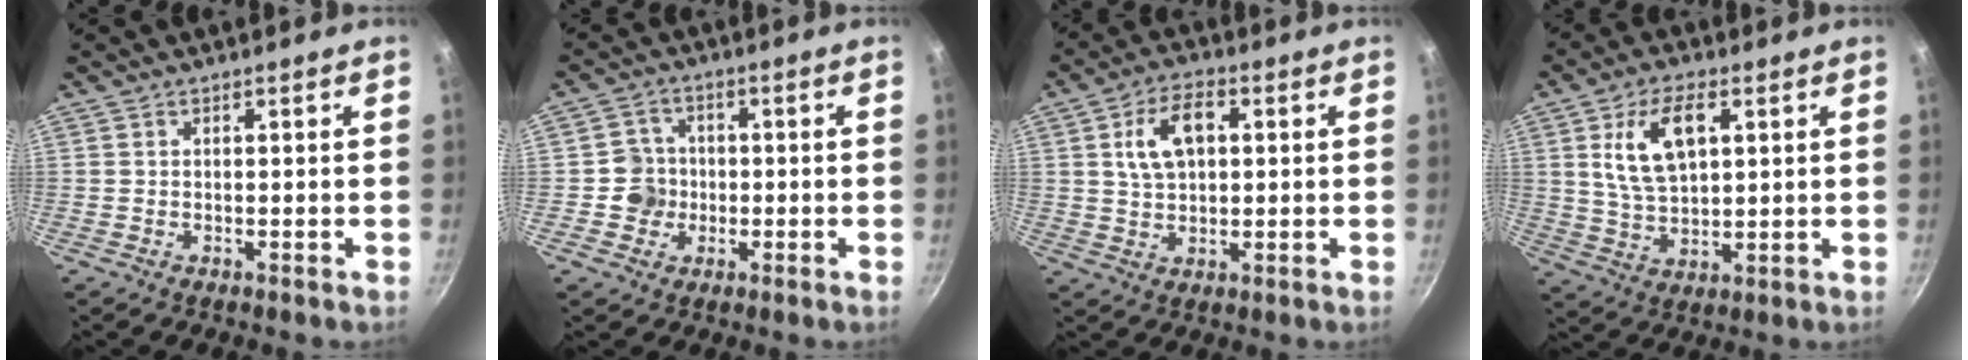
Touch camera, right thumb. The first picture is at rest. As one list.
[{"total": 5.3, "force": [-0.9, 5.1, 1.2], "torque": [0.009, 0.013, -0.020]}, {"total": 8.8, "force": [2.1, 5.4, 6.7], "torque": [-0.107, 0.007, 0.037]}, {"total": 11.1, "force": [3.6, 5.8, 8.8], "torque": [-0.154, -0.006, 0.072]}]